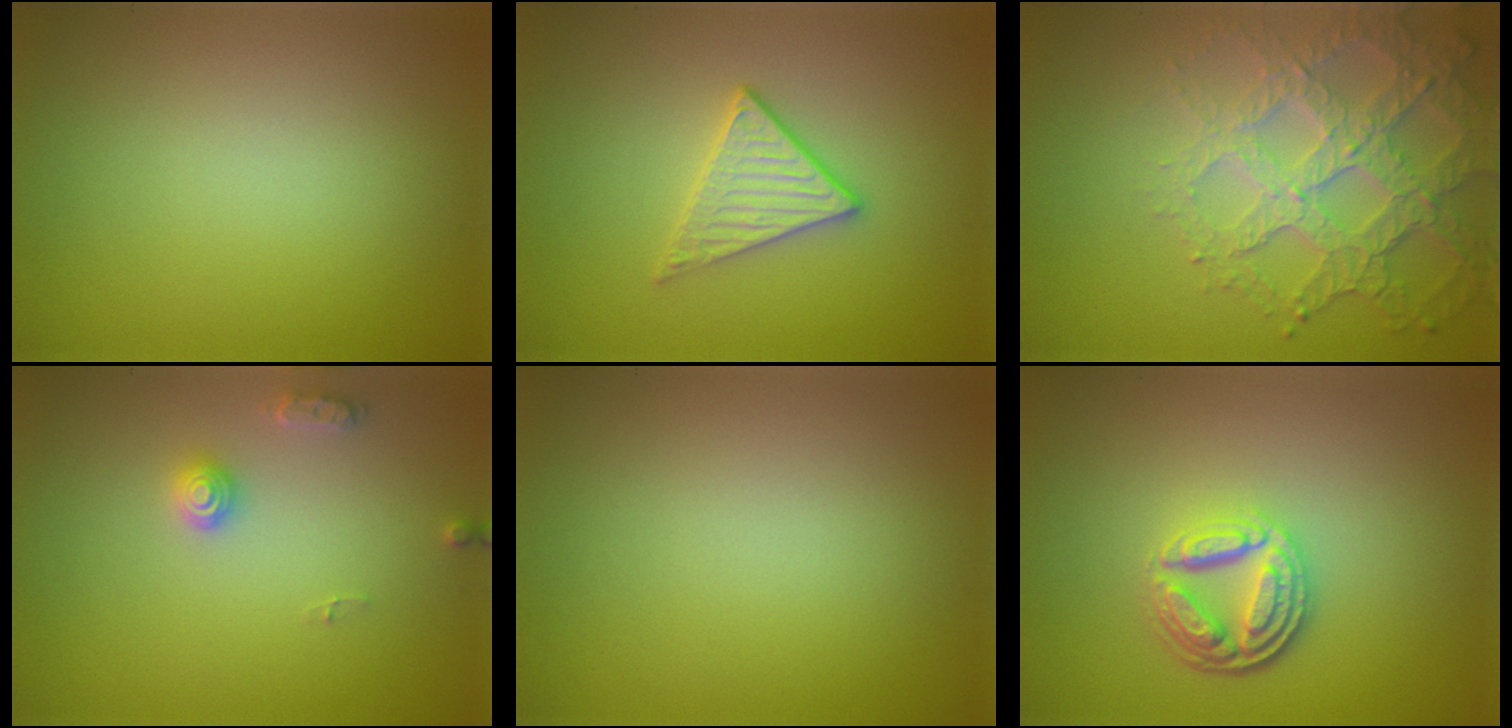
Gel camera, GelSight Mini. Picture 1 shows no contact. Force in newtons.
{"total": 3.0, "press": 2.7, "slide": 1.2}
{"total": 6.3, "press": 4.8, "slide": 4.1}
{"total": 2.0, "press": 2.0, "slide": 0.3}
{"total": 0.0}
{"total": 4.6, "press": 3.5, "slide": 3.0}